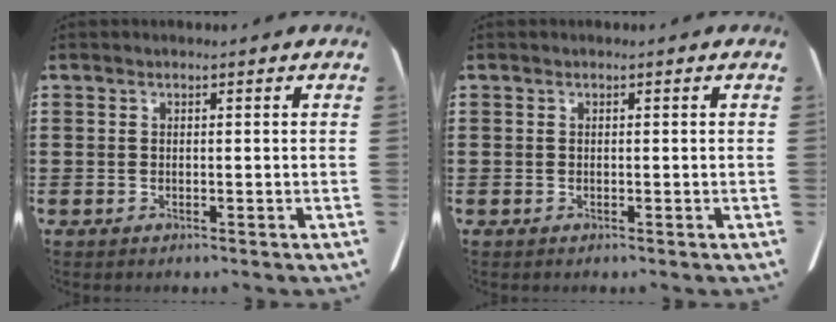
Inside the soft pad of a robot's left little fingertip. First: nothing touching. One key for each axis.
{"total": 0.0}